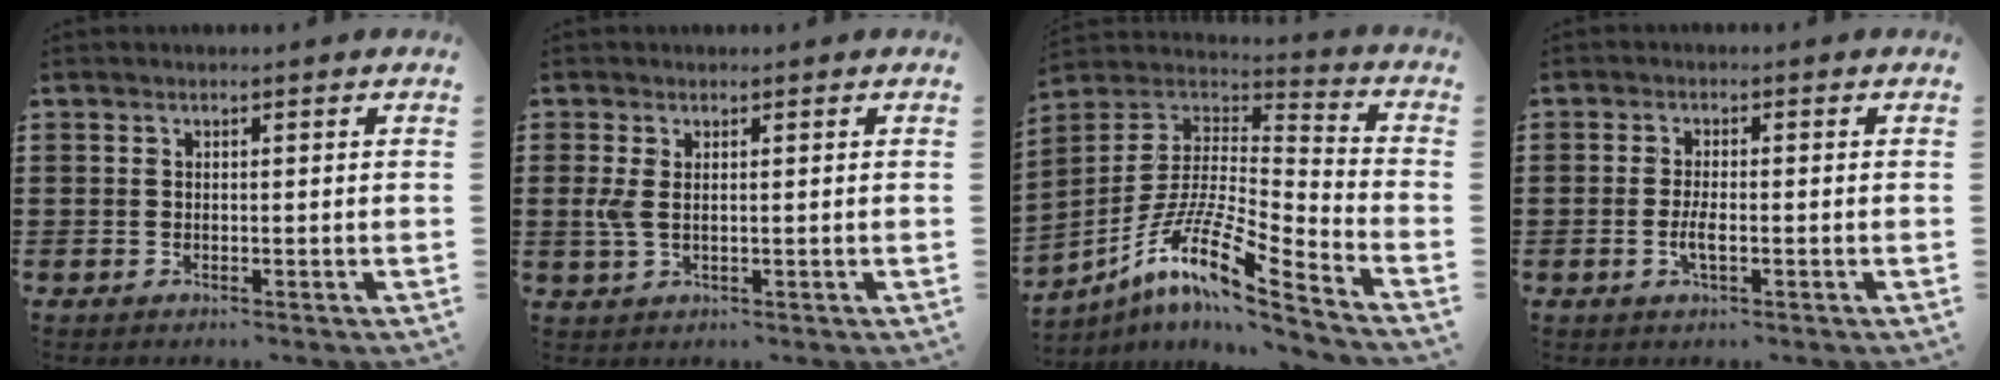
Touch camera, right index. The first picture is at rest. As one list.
[{"total": 2.6, "force": [0.7, 1.1, 2.2], "torque": [-0.062, -0.001, 0.007]}, {"total": 12.1, "force": [-8.2, 1.4, 8.8], "torque": [-0.184, -0.010, -0.168]}, {"total": 2.7, "force": [-0.9, 0.6, 2.5], "torque": [-0.050, -0.004, -0.018]}]